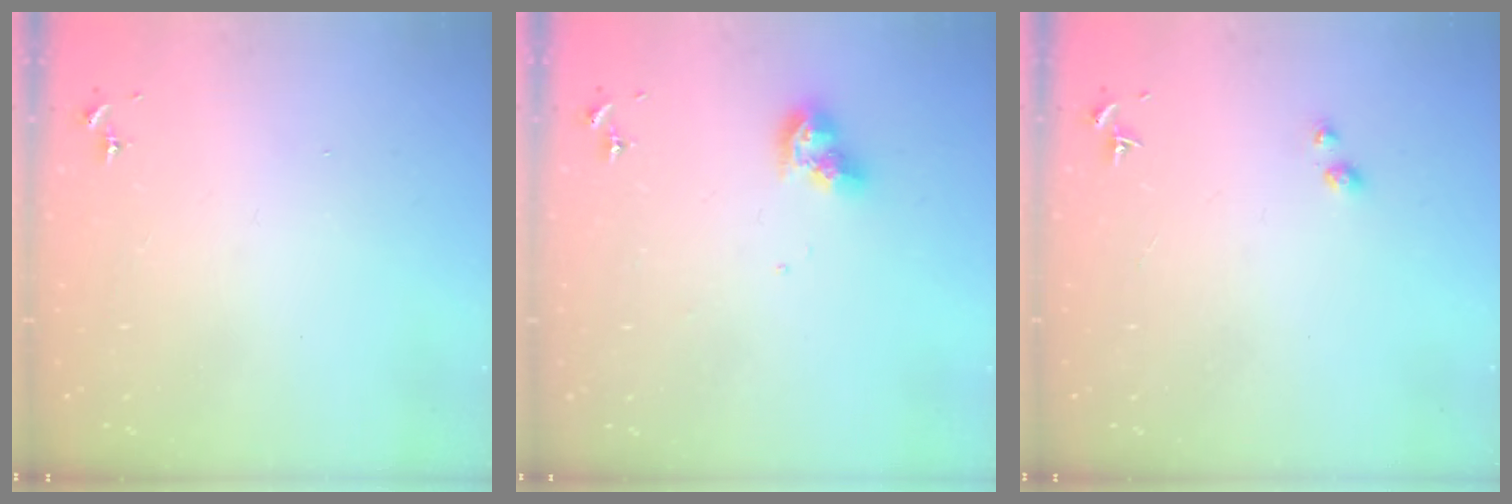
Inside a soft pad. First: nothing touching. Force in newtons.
{"total": 8.7, "press": 8.7, "slide": 0.2}
{"total": 2.9, "press": 2.8, "slide": 0.4}